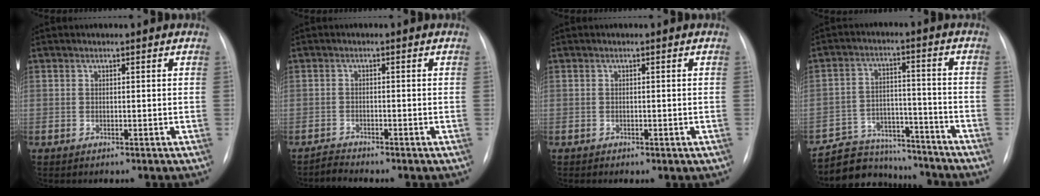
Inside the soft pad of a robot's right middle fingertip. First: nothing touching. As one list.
[{"total": 1.5, "force": [-1.4, -0.2, -0.4], "torque": [0.007, -0.011, -0.024]}, {"total": 0.7, "force": [-0.3, 0.5, 0.4], "torque": [-0.007, -0.001, -0.001]}, {"total": 13.8, "force": [-12.7, 5.2, 2.0], "torque": [-0.031, 0.034, -0.187]}]